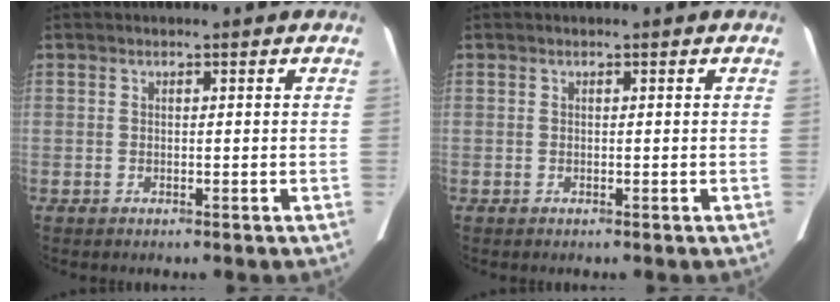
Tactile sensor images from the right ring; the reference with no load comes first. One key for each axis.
{"total": 0.0}